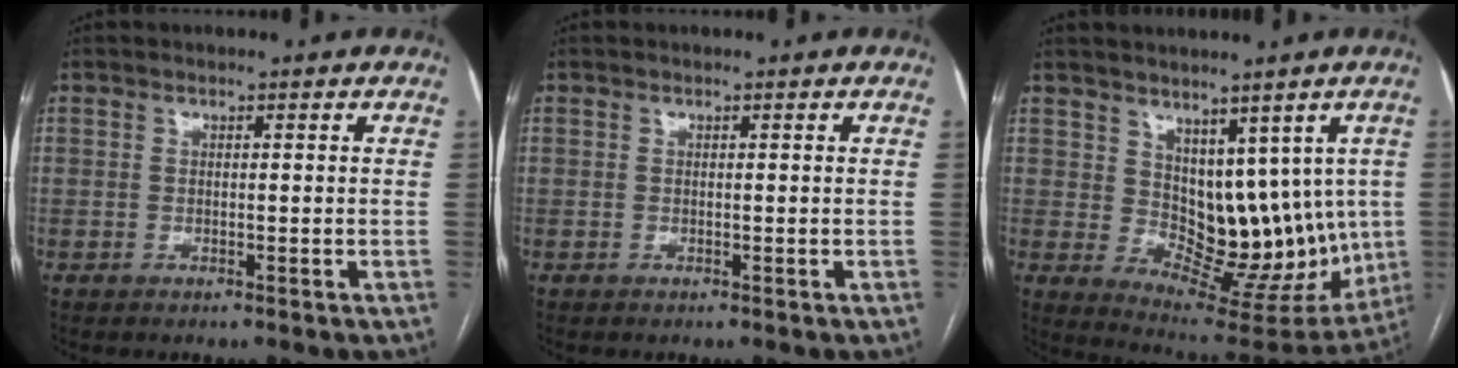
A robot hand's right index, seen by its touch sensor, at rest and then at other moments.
{"total": 0.0}
{"total": 13.8, "force": [2.8, 8.6, 10.4], "torque": [-0.118, -0.001, 0.071]}